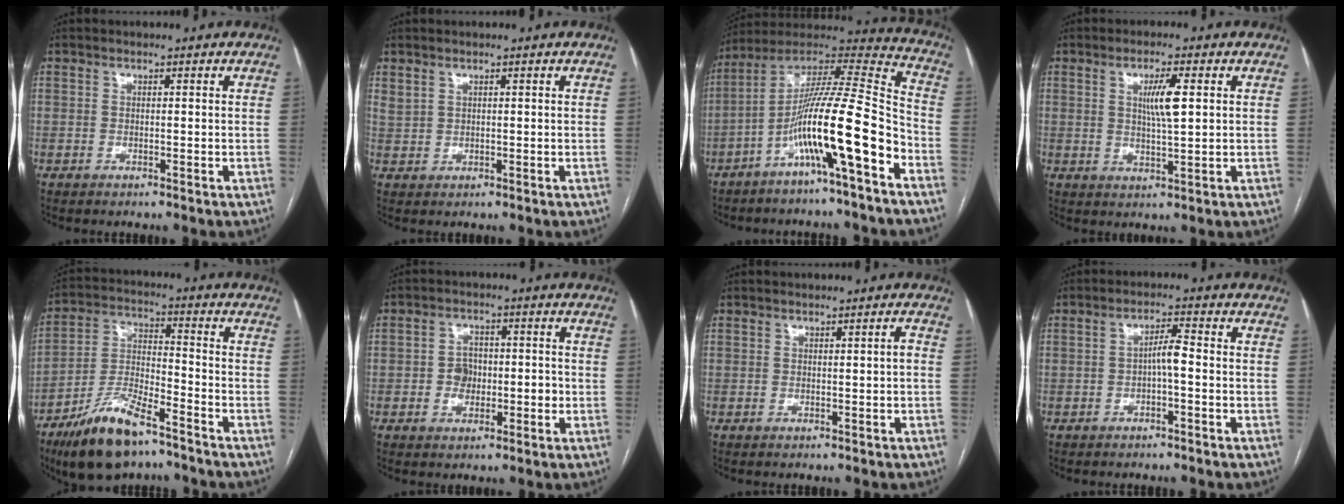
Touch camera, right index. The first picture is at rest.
{"total": 1.6, "force": [1.3, 0.8, 0.5], "torque": [-0.011, 0.009, 0.031]}
{"total": 16.9, "force": [-7.3, 0.2, 15.3], "torque": [-0.271, 0.007, -0.131]}
{"total": 5.2, "force": [1.3, 0.5, 5.0], "torque": [-0.091, -0.001, 0.024]}
{"total": 13.3, "force": [-9.3, 3.6, 8.8], "torque": [-0.181, -0.011, -0.170]}
{"total": 4.5, "force": [-0.8, 3.3, 2.9], "torque": [-0.046, 0.015, -0.011]}
{"total": 0.9, "force": [-0.1, 0.0, 0.9], "torque": [-0.012, 0.001, 0.001]}
{"total": 3.2, "force": [-0.7, 0.5, 3.0], "torque": [-0.051, 0.010, -0.011]}